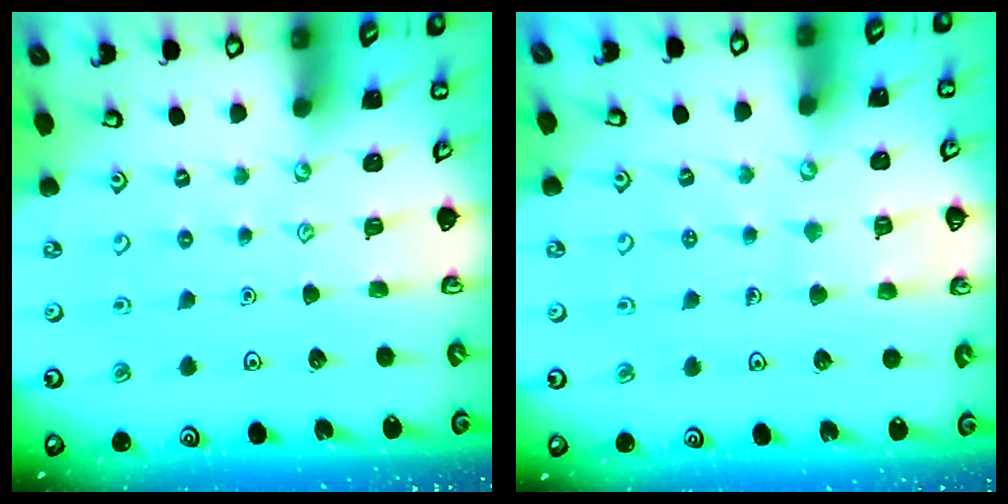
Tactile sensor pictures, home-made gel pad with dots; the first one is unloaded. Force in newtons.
{"total": 4.7, "press": 4.7, "slide": 0.3}